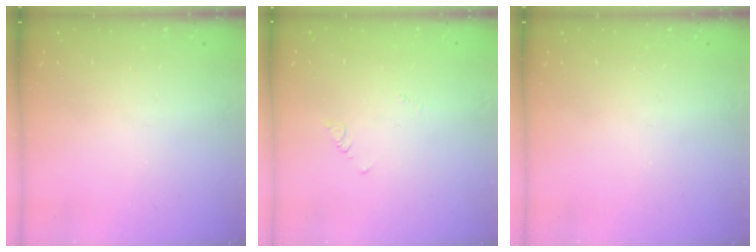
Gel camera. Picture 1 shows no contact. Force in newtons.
{"total": 1.9, "press": 1.9, "slide": 0.4}
{"total": 0.0}